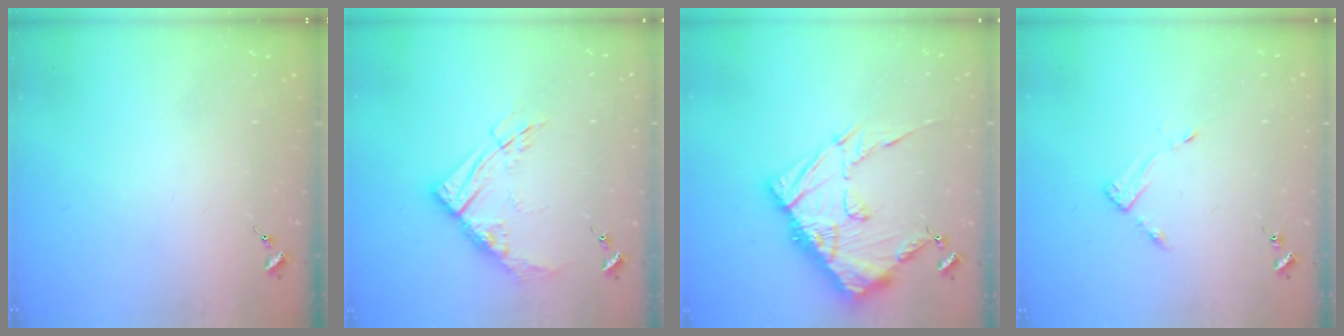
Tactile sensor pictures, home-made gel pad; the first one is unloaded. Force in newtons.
{"total": 12.7, "press": 12.6, "slide": 1.3}
{"total": 18.0, "press": 17.9, "slide": 1.6}
{"total": 3.4, "press": 3.4, "slide": 0.4}